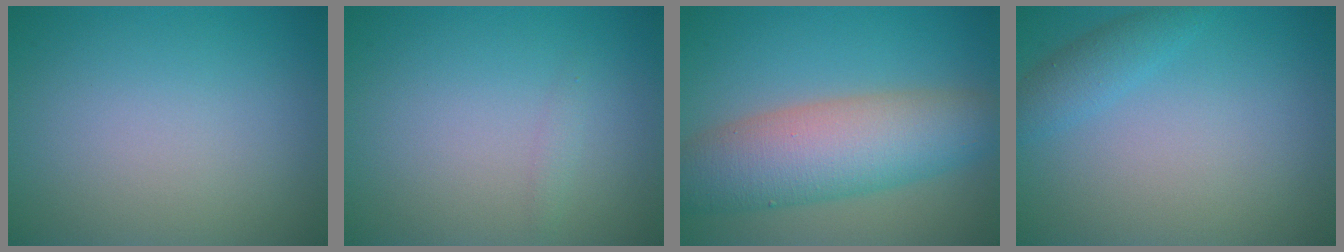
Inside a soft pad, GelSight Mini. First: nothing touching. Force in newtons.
{"total": 0.6, "press": 0.6, "slide": 0.0}
{"total": 8.4, "press": 8.4, "slide": 0.3}
{"total": 1.9, "press": 1.9, "slide": 0.1}